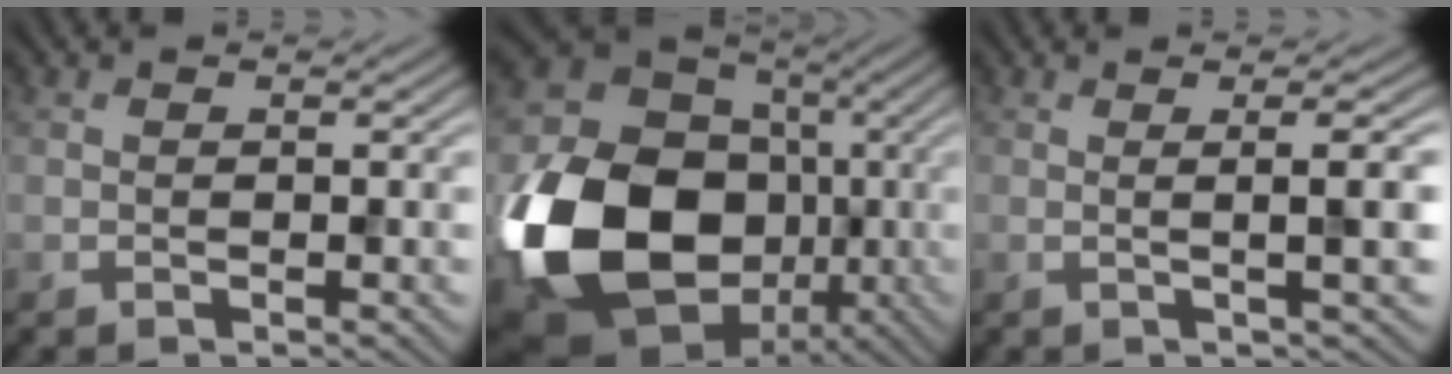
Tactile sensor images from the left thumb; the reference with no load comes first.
{"total": 19.1, "force": [-4.0, 15.1, 10.9], "torque": [-0.248, -0.044, -0.068]}
{"total": 4.7, "force": [0.4, 0.8, 4.6], "torque": [-0.066, 0.012, 0.004]}